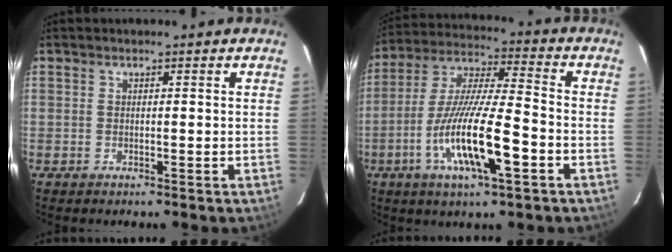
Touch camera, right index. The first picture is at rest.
{"total": 16.4, "force": [-6.1, 2.7, 15.0], "torque": [-0.299, -0.015, -0.118]}